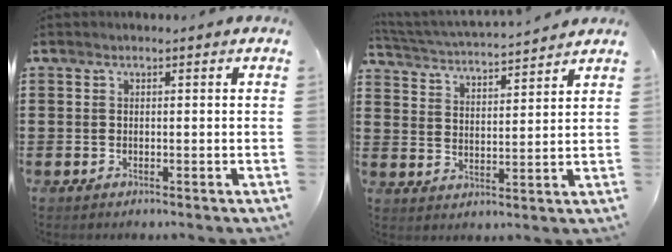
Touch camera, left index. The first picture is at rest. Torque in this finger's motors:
{"motor_torque": [-0.01, -0.02, 0.17, 0.12]}